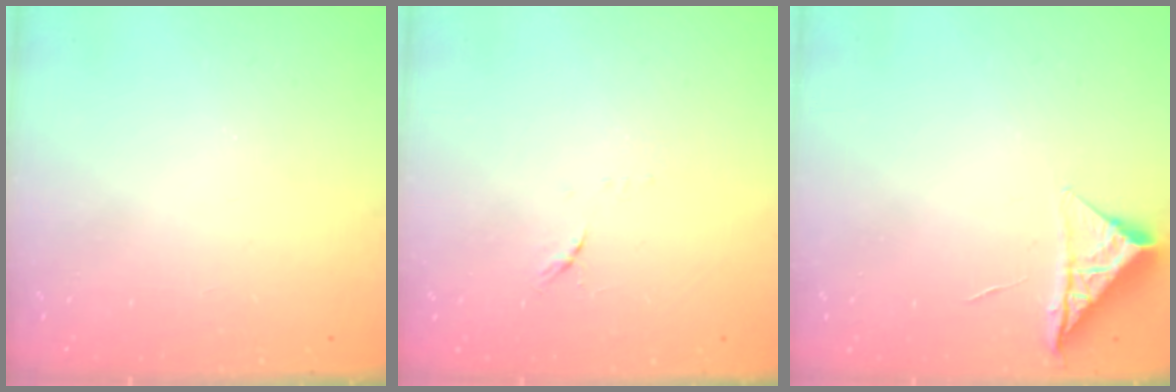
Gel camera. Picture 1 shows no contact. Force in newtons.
{"total": 6.2, "press": 6.1, "slide": 0.9}
{"total": 6.5, "press": 6.5, "slide": 0.3}